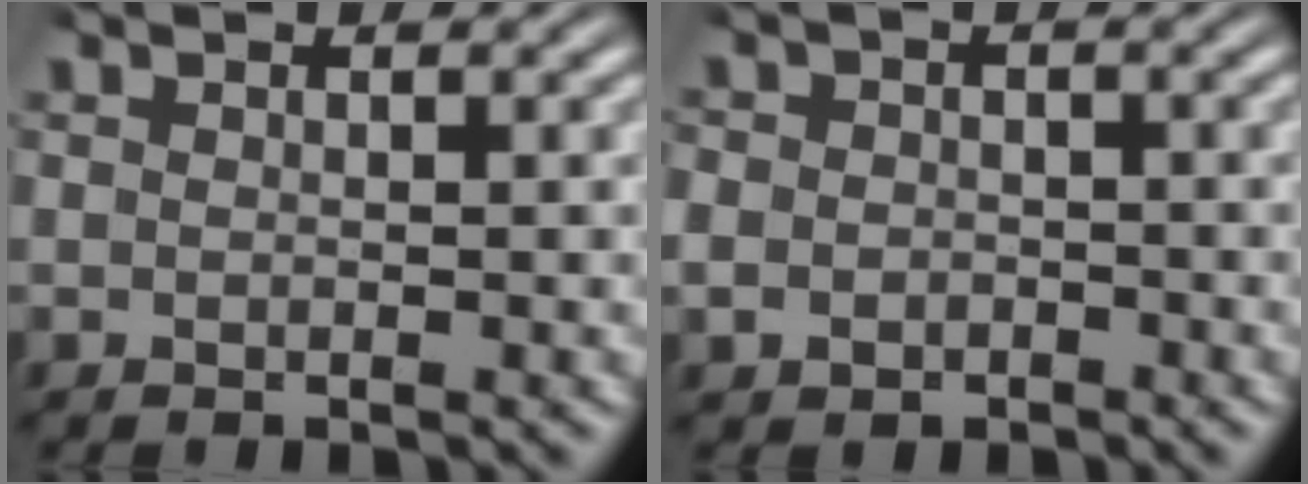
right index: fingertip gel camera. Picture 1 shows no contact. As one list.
[{"total": 3.0, "force": [-1.3, 2.6, 0.7], "torque": [-0.025, -0.013, -0.023]}]